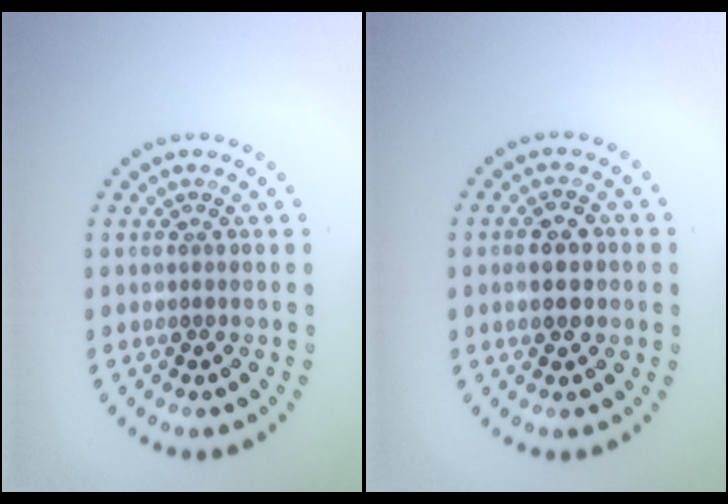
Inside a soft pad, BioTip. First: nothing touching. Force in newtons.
{"total": 2.6, "press": 2.6, "slide": 0.1}